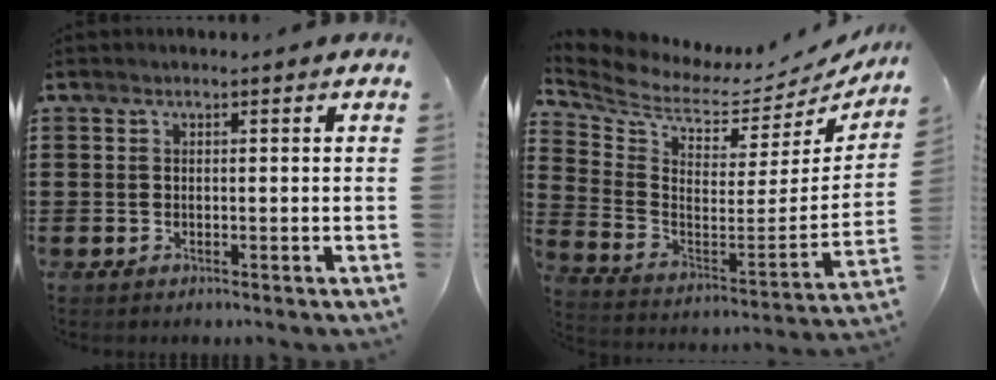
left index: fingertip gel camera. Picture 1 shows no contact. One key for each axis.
{"total": 4.4, "fx": 3.8, "fy": 1.9, "fz": 1.3, "tx": -0.055, "ty": -0.052, "tz": 0.061}